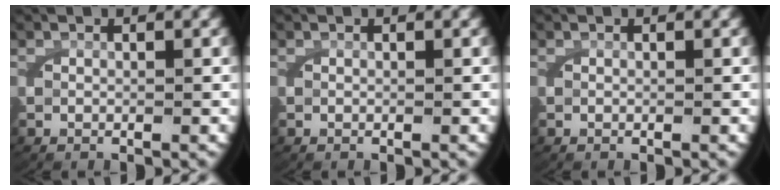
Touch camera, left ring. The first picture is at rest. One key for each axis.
{"total": 0.0}
{"total": 0.0}